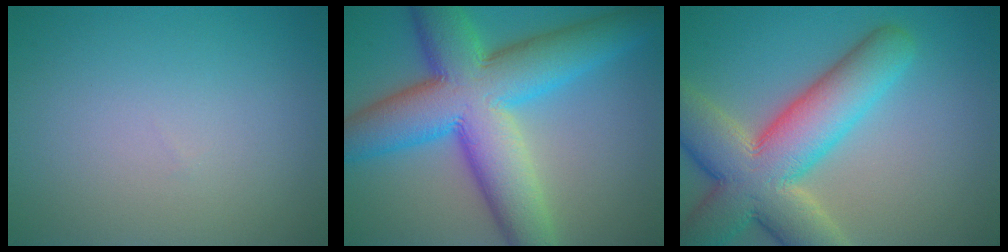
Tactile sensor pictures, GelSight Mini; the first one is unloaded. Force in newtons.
{"total": 13.1, "press": 13.1, "slide": 0.1}
{"total": 11.1, "press": 11.1, "slide": 1.0}